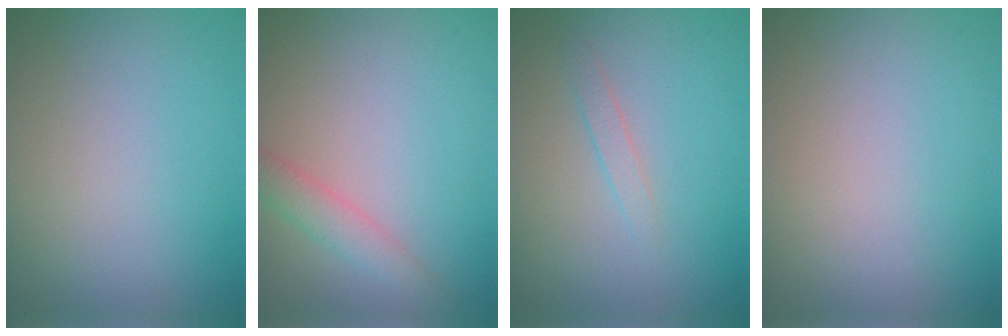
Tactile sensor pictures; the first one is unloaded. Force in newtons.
{"total": 2.2, "press": 2.2, "slide": 0.2}
{"total": 1.0, "press": 1.0, "slide": 0.1}
{"total": 0.0}